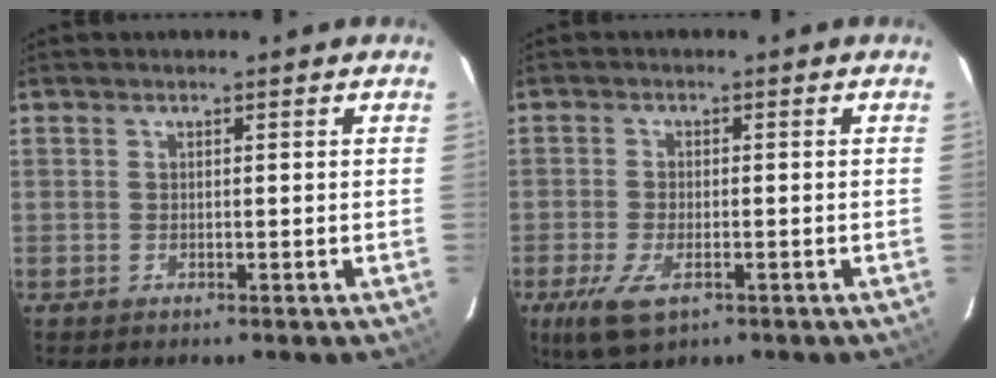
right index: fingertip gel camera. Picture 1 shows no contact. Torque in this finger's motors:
{"motor_torque": [0.59, -0.55, 0.38, 0.09]}